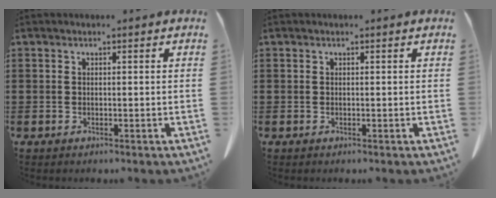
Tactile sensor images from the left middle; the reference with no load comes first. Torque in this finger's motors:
{"motor_torque": [0.01, 0.01, 0.00, 0.01]}